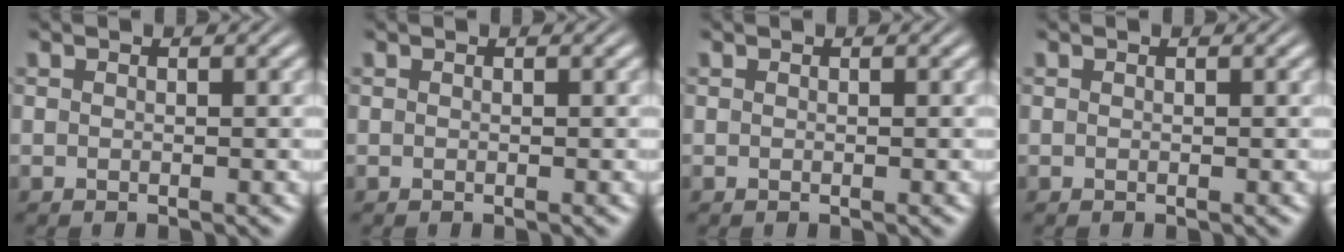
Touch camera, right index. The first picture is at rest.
{"total": 0.0}
{"total": 0.0}
{"total": 0.0}